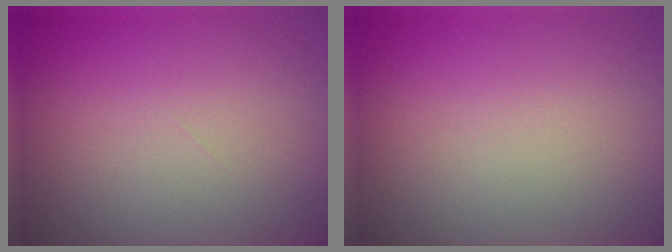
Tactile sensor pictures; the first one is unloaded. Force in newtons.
{"total": 0.0}